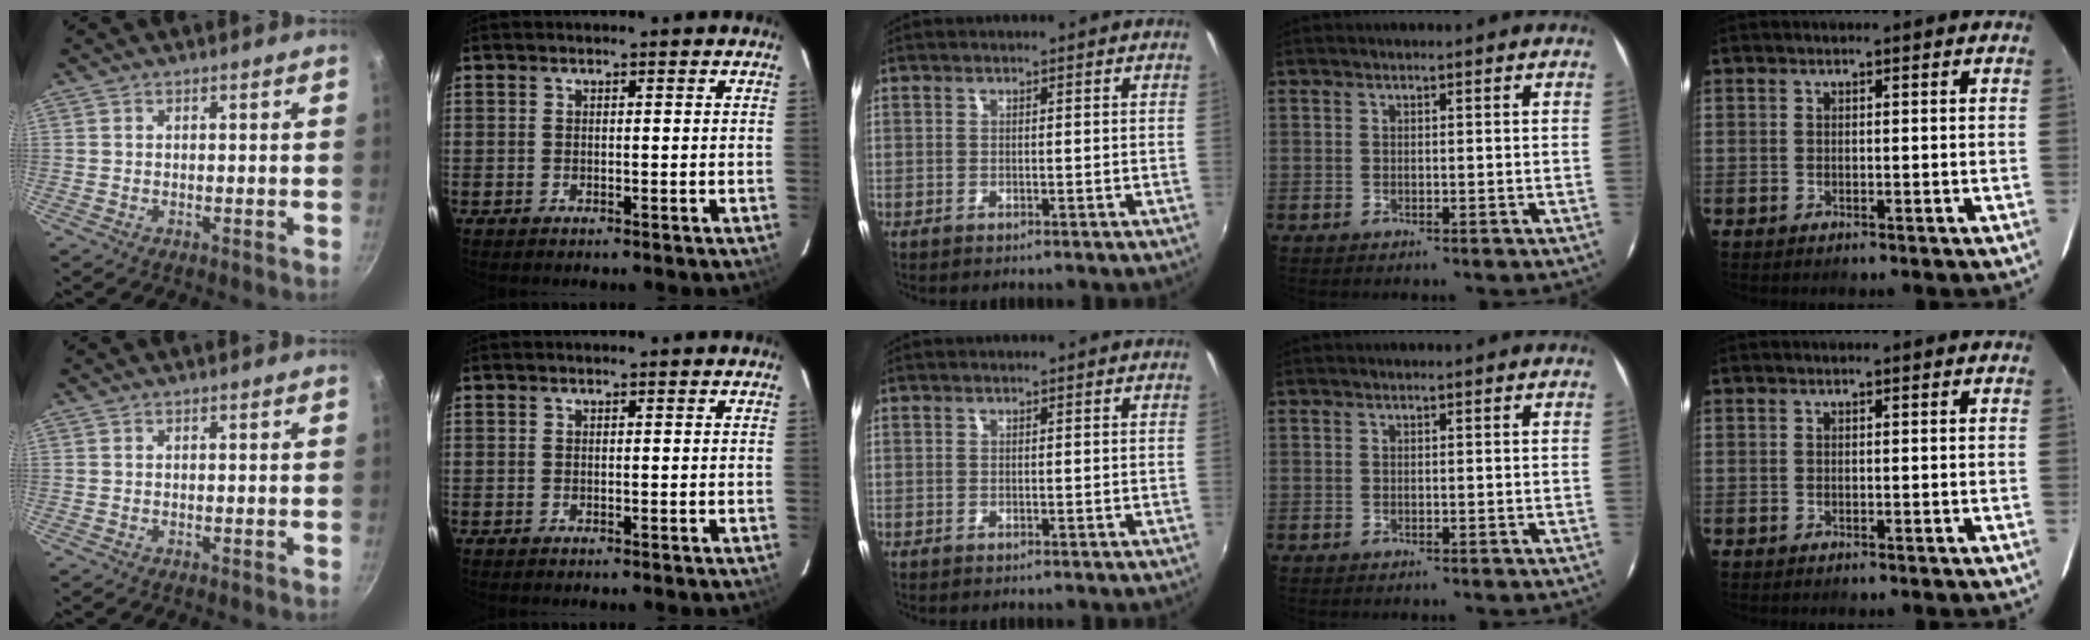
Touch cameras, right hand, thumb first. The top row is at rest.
{}